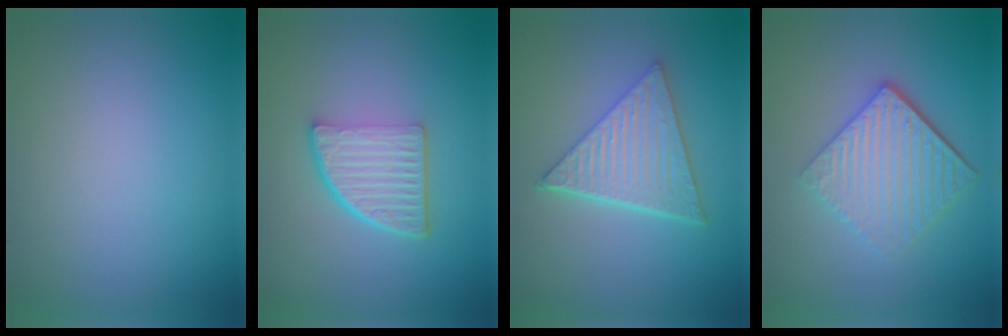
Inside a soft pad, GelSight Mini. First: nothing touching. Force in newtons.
{"total": 5.5, "press": 3.8, "slide": 3.9}
{"total": 6.1, "press": 4.5, "slide": 4.1}
{"total": 5.9, "press": 4.0, "slide": 4.3}